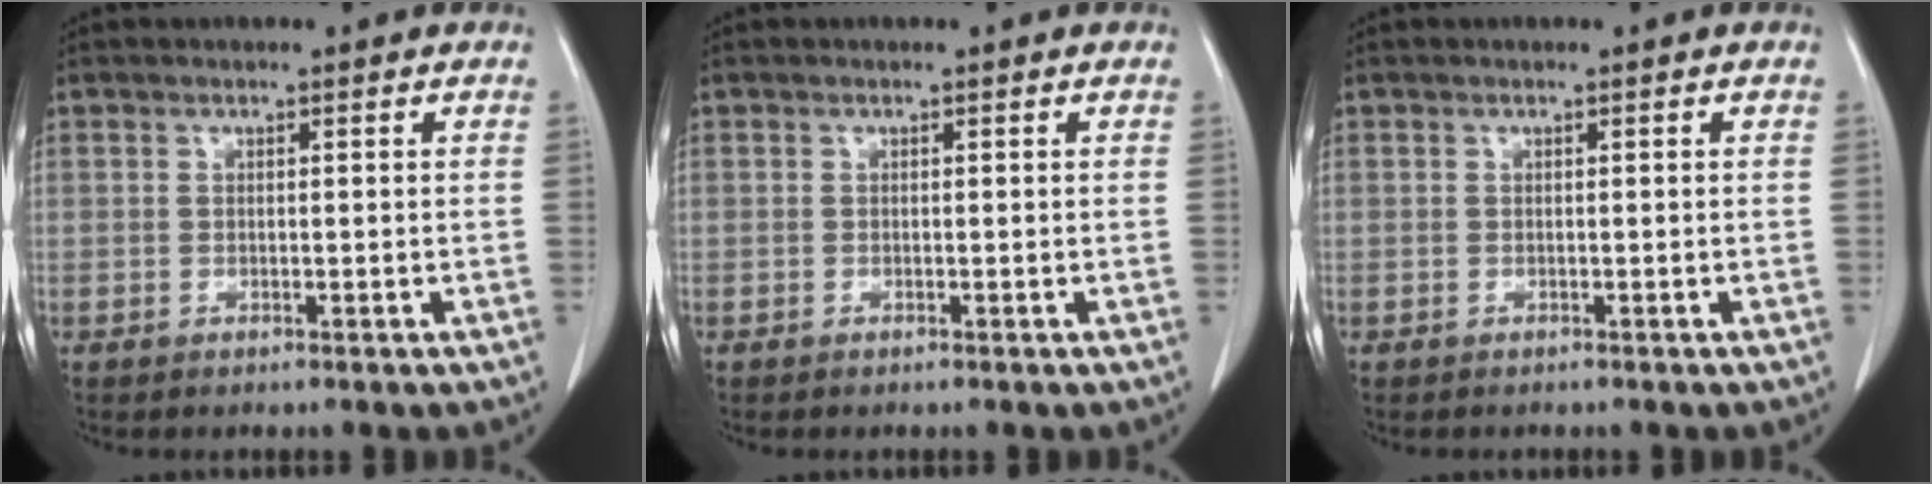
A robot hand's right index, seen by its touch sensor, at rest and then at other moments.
{"total": 0.0}
{"total": 0.6, "force": [-0.6, 0.2, 0.1], "torque": [-0.005, -0.001, -0.010]}